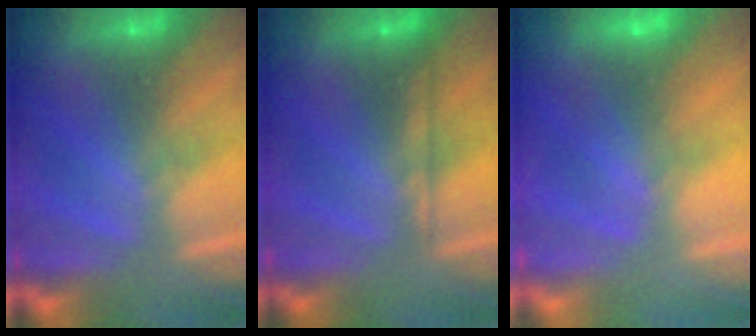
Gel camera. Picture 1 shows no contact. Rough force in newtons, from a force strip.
{"total": 2.2}
{"total": 2.7}